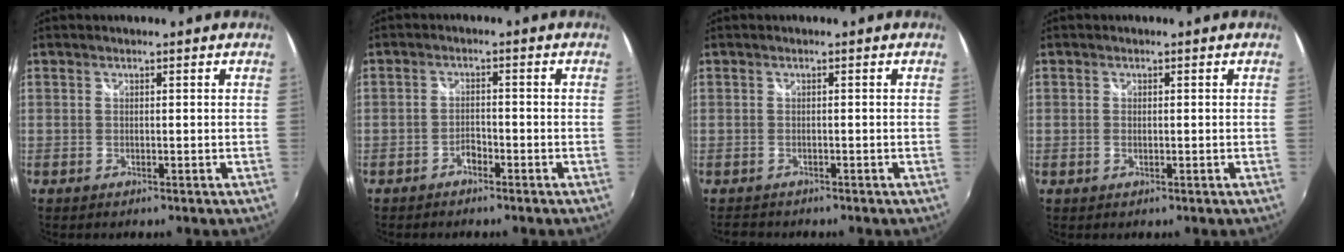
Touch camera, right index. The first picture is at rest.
{"total": 2.0, "force": [-1.7, 0.7, 0.7], "torque": [-0.017, 0.005, -0.028]}
{"total": 2.8, "force": [-2.6, 0.8, 0.5], "torque": [-0.020, -0.013, -0.043]}
{"total": 0.6, "force": [-0.1, 0.4, 0.4], "torque": [-0.008, 0.001, -0.002]}